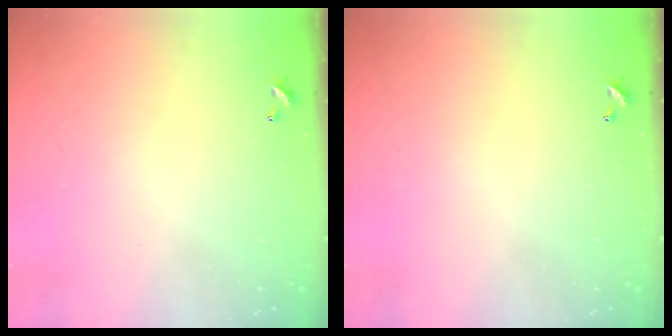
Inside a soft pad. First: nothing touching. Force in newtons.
{"total": 0.0}